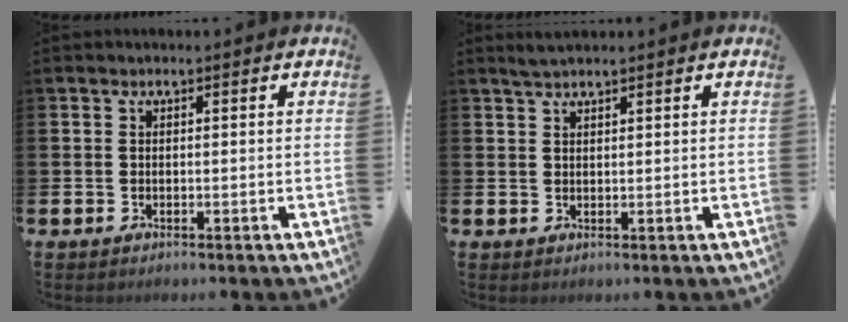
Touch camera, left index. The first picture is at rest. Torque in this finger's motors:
{"motor_torque": [-0.15, -0.10, 0.04, 0.06]}